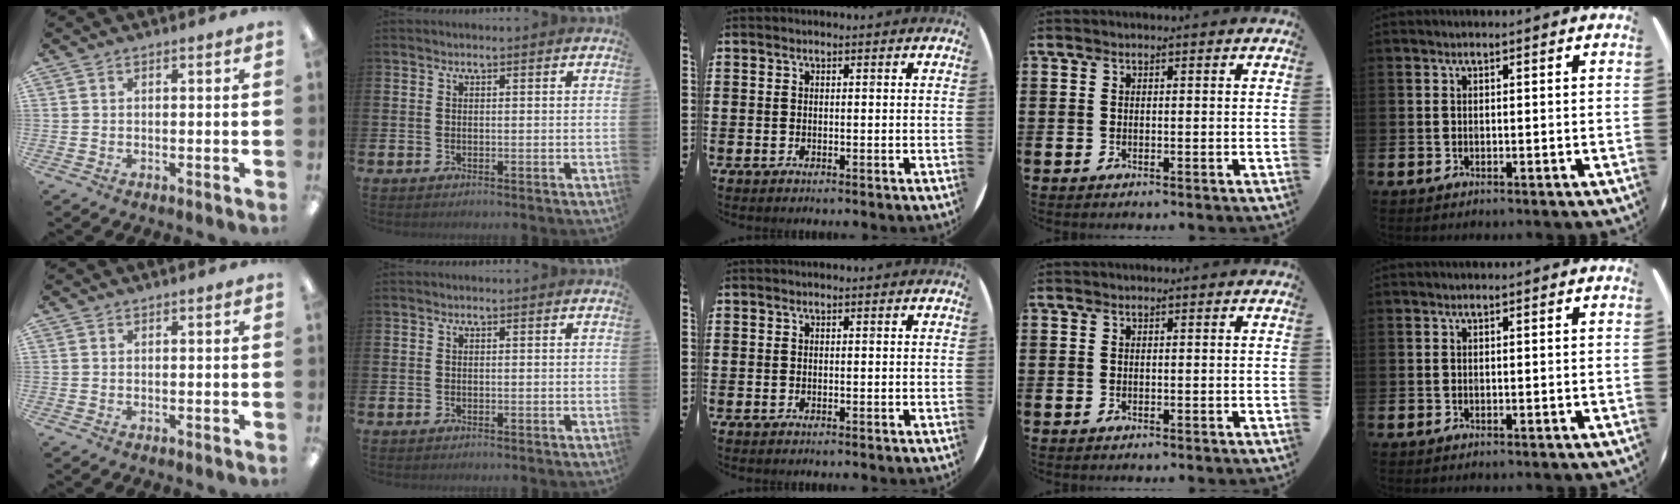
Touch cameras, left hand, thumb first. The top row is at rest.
{}